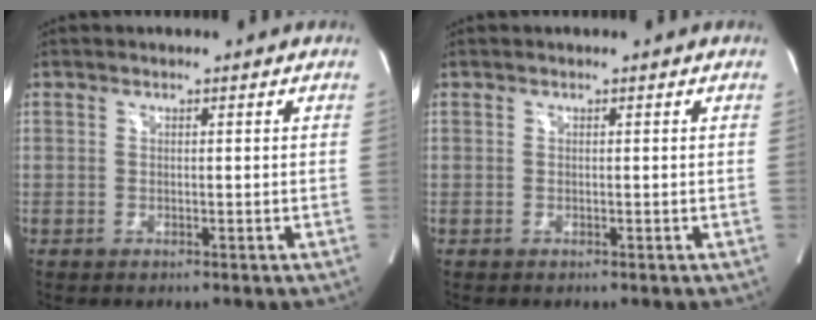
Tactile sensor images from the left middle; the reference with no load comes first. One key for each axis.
{"total": 0.0}